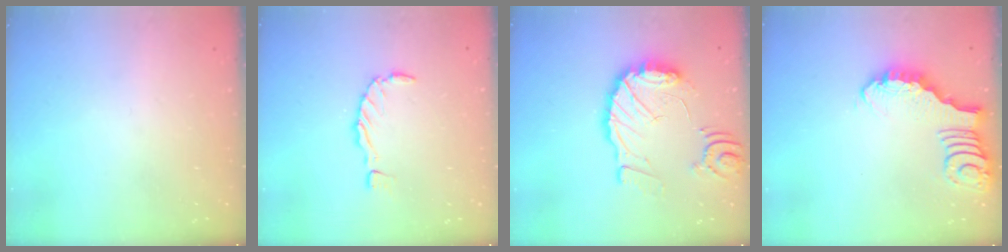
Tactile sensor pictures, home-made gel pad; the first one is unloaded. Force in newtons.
{"total": 0.7, "press": 0.7, "slide": 0.2}
{"total": 14.5, "press": 14.5, "slide": 1.4}
{"total": 2.7, "press": 2.7, "slide": 0.2}